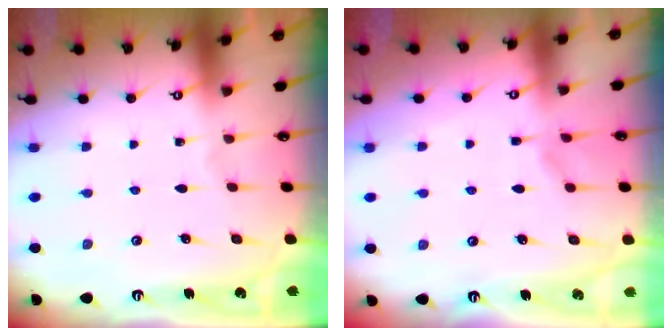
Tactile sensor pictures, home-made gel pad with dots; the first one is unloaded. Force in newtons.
{"total": 3.9, "press": 3.9, "slide": 0.5}